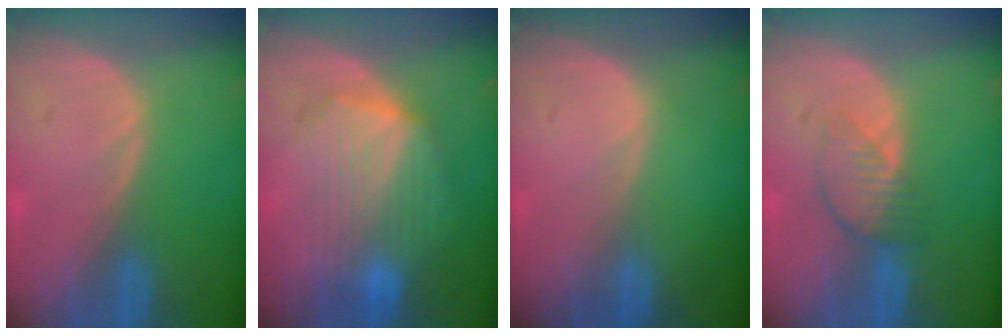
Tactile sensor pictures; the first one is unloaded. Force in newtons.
{"total": 7.8, "press": 7.8, "slide": 0.1}
{"total": 0.0}
{"total": 4.2, "press": 3.7, "slide": 1.9}